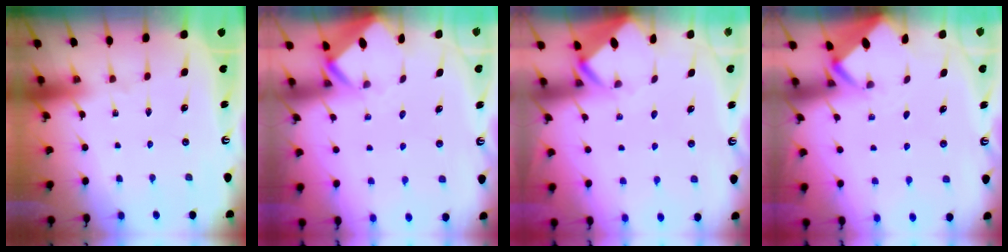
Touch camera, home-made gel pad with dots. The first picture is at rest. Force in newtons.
{"total": 2.4, "press": 2.4, "slide": 0.1}
{"total": 4.0, "press": 3.9, "slide": 0.3}
{"total": 2.1, "press": 2.1, "slide": 0.2}